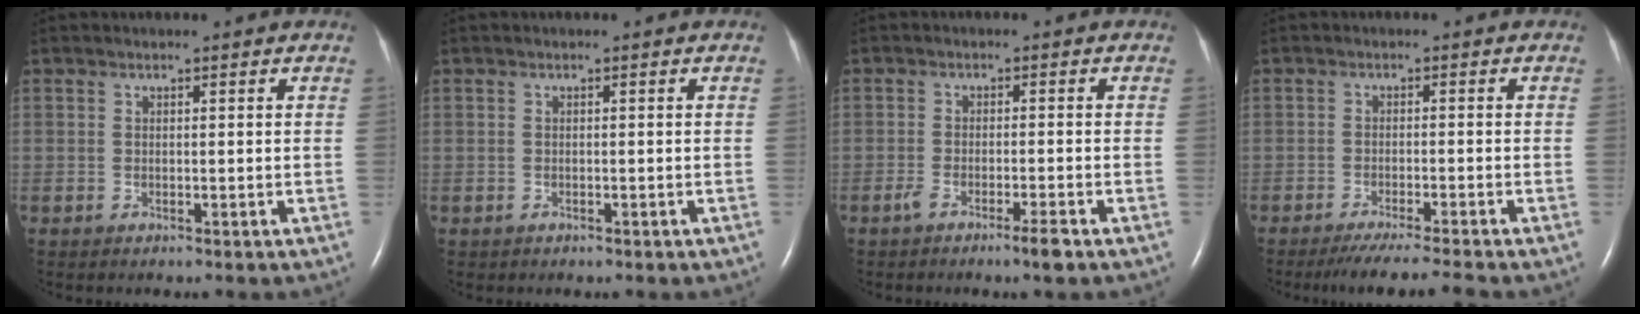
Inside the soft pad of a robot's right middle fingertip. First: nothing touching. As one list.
[{"total": 0.0}, {"total": 3.3, "force": [-2.2, 0.0, 2.4], "torque": [-0.049, -0.005, -0.041]}, {"total": 6.8, "force": [-6.0, -1.6, 2.7], "torque": [-0.033, -0.019, -0.096]}]